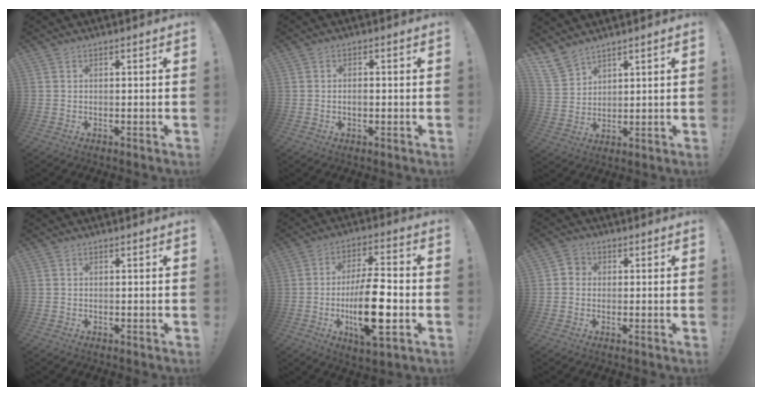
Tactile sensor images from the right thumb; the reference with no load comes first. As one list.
[{"total": 1.6, "force": [-0.7, 0.9, 1.2], "torque": [-0.018, 0.004, -0.014]}, {"total": 7.8, "force": [6.5, 3.8, 2.1], "torque": [-0.046, -0.041, 0.129]}, {"total": 0.6, "force": [0.0, 0.6, -0.2], "torque": [-0.002, 0.005, 0.000]}, {"total": 17.2, "force": [-3.7, 5.8, 15.8], "torque": [-0.279, 0.005, -0.061]}, {"total": 3.1, "force": [-0.7, 2.7, 1.1], "torque": [-0.026, 0.014, -0.010]}]